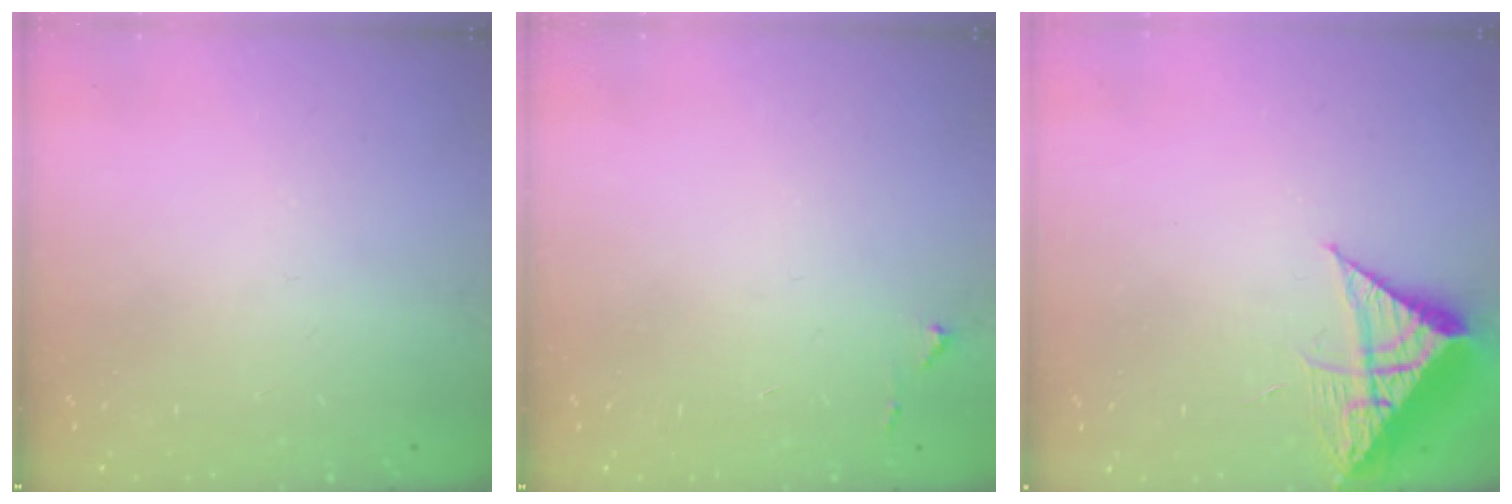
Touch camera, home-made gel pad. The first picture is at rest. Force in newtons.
{"total": 4.3, "press": 4.2, "slide": 0.7}
{"total": 8.8, "press": 8.8, "slide": 1.0}